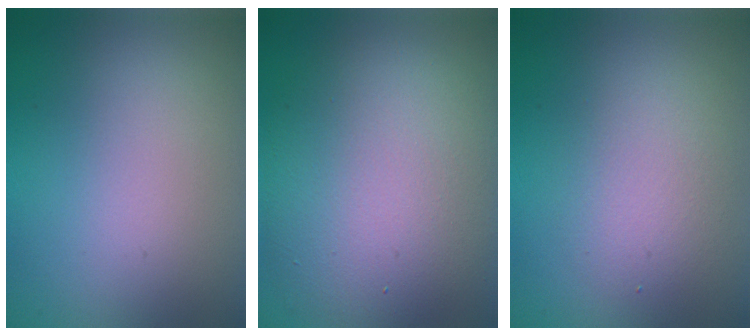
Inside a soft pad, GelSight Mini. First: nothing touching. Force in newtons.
{"total": 10.2, "press": 10.1, "slide": 0.9}
{"total": 2.7, "press": 2.7, "slide": 0.1}